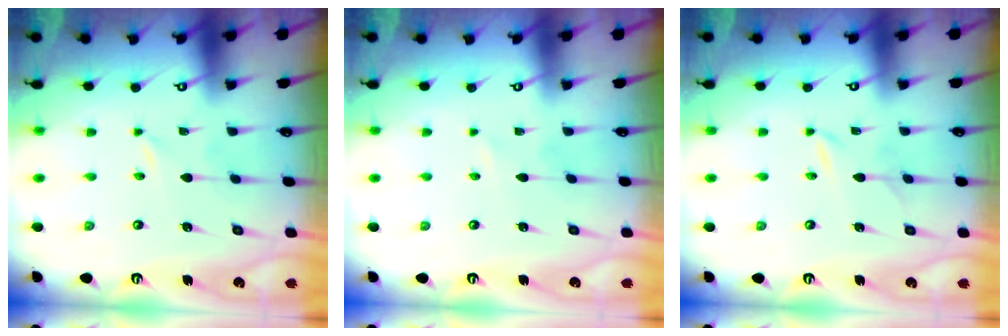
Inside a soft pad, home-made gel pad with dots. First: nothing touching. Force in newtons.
{"total": 1.4, "press": 1.4, "slide": 0.2}
{"total": 2.3, "press": 2.3, "slide": 0.4}